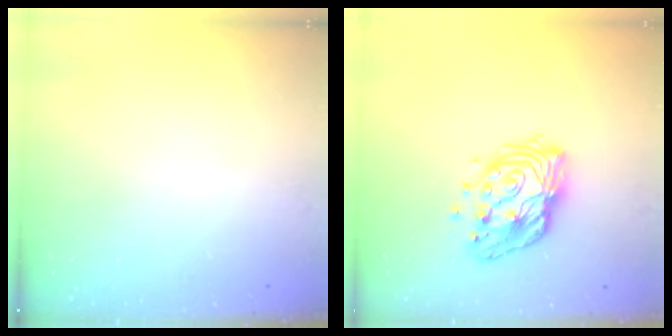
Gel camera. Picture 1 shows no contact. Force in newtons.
{"total": 14.7, "press": 14.6, "slide": 1.2}